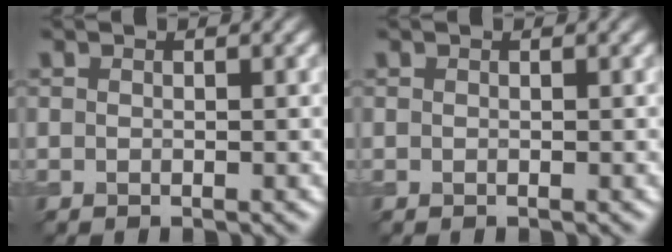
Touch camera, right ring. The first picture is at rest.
{"total": 0.0}